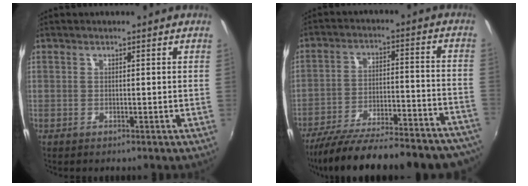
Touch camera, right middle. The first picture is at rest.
{"total": 30.6, "force": [-26.8, 6.2, 13.4], "torque": [-0.222, -0.037, -0.358]}